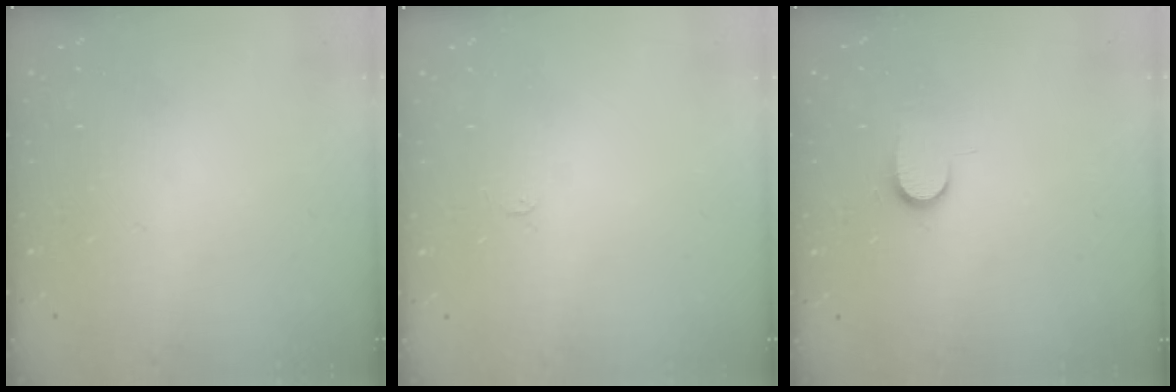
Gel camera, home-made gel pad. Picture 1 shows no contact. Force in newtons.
{"total": 2.4, "press": 2.4, "slide": 0.3}
{"total": 6.7, "press": 6.6, "slide": 0.7}